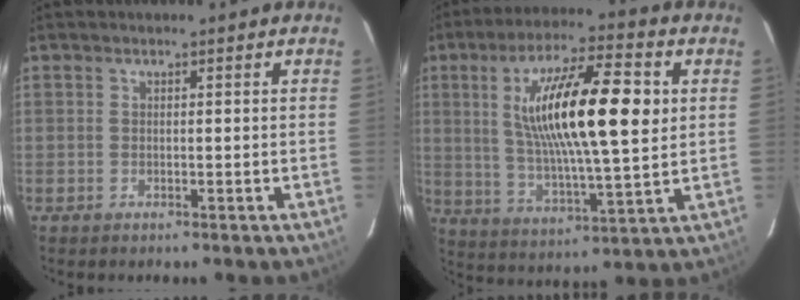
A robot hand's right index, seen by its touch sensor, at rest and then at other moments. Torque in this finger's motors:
{"motor_torque": [1.63, 0.00, 1.05, 0.21]}